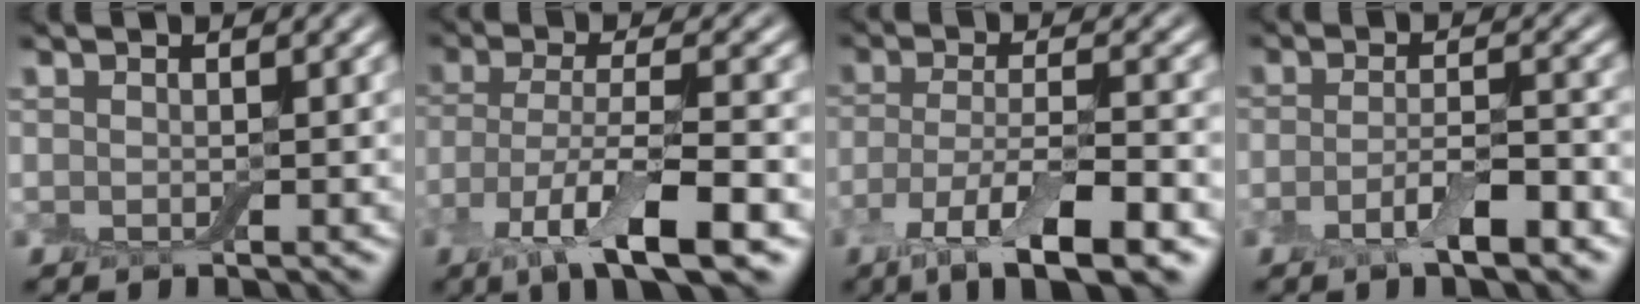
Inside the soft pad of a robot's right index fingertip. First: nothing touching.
{"total": 8.1, "force": [-3.8, 2.3, 6.8], "torque": [-0.128, -0.009, -0.072]}
{"total": 7.9, "force": [-4.0, 2.3, 6.5], "torque": [-0.124, -0.010, -0.078]}
{"total": 4.0, "force": [-2.0, 1.1, 3.3], "torque": [-0.063, 0.003, -0.042]}